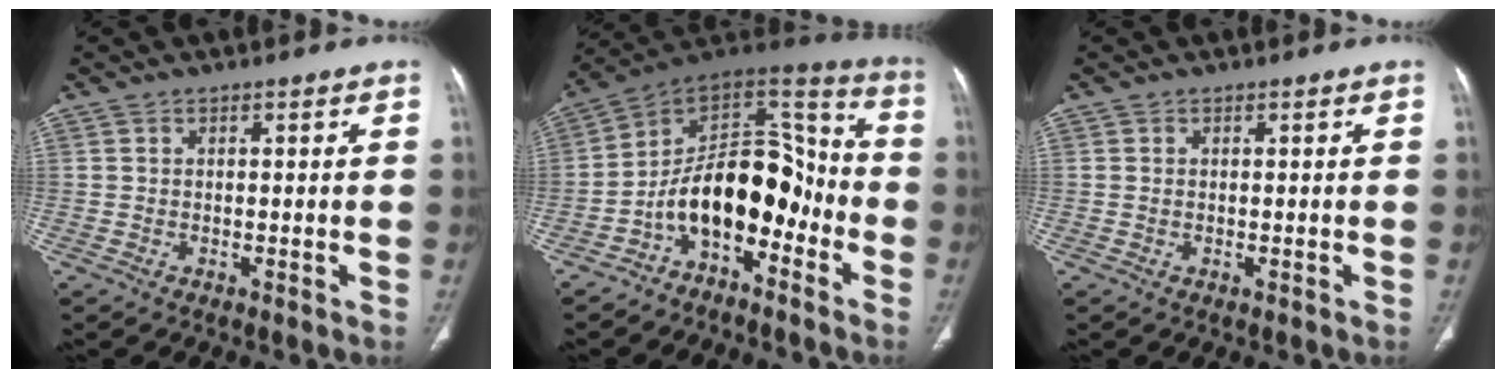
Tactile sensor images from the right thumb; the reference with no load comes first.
{"total": 16.3, "force": [-6.5, 9.5, 11.5], "torque": [-0.151, 0.105, -0.118]}
{"total": 0.0}